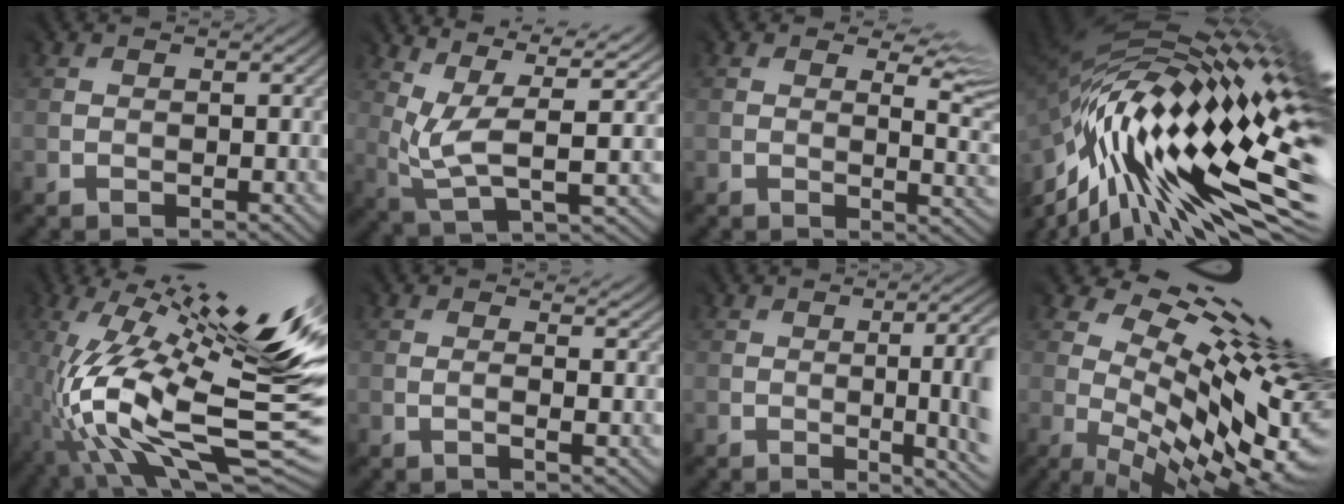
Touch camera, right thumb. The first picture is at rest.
{"total": 8.9, "force": [4.0, 2.8, 7.4], "torque": [-0.162, 0.004, 0.084]}
{"total": 7.1, "force": [2.0, 3.5, 5.8], "torque": [-0.082, -0.006, 0.032]}
{"total": 17.0, "force": [-2.7, 6.1, 15.6], "torque": [-0.286, -0.011, -0.049]}
{"total": 15.9, "force": [-2.1, 4.3, 15.1], "torque": [-0.277, 0.007, -0.048]}
{"total": 2.3, "force": [0.7, 0.4, 2.1], "torque": [-0.034, 0.004, 0.010]}
{"total": 10.6, "force": [-1.3, 4.6, 9.4], "torque": [-0.089, 0.004, -0.017]}
{"total": 17.4, "force": [5.4, 5.9, 15.4], "torque": [-0.244, 0.003, 0.107]}